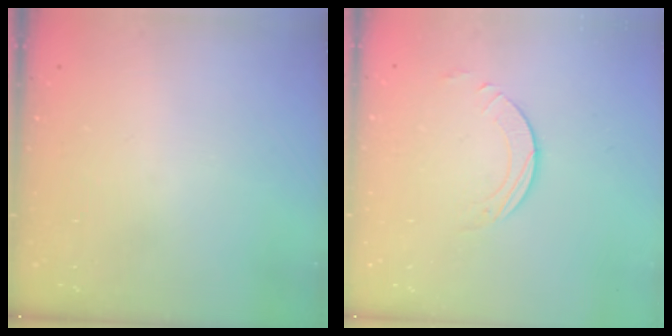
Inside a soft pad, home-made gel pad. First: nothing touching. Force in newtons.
{"total": 2.7, "press": 2.7, "slide": 0.2}